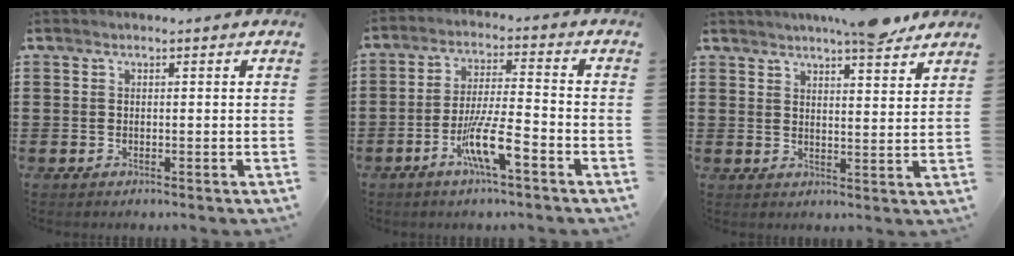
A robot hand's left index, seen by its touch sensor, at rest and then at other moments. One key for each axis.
{"total": 8.3, "fx": -4.3, "fy": 1.1, "fz": 7.1, "tx": -0.146, "ty": -0.006, "tz": -0.083}
{"total": 6.5, "fx": 5.7, "fy": 0.6, "fz": 3.0, "tx": -0.057, "ty": -0.014, "tz": 0.102}